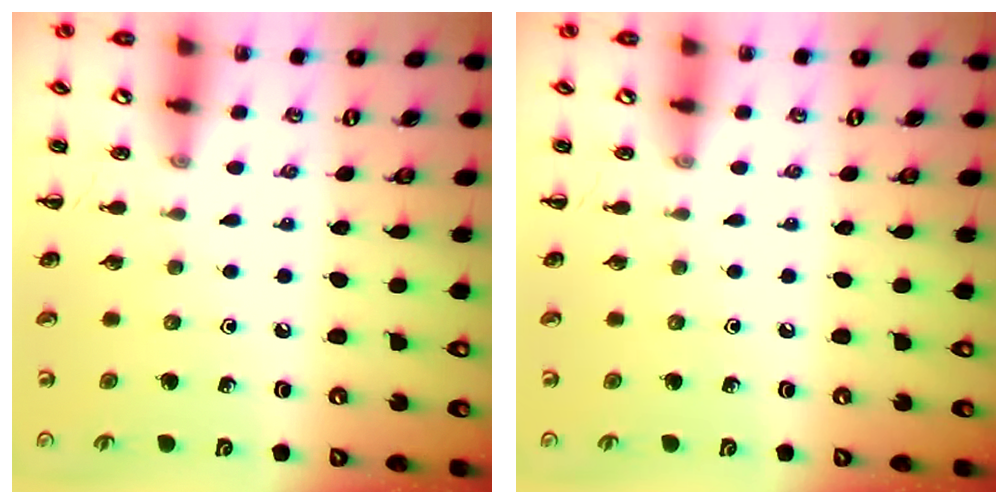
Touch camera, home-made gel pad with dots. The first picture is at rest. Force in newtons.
{"total": 0.0}